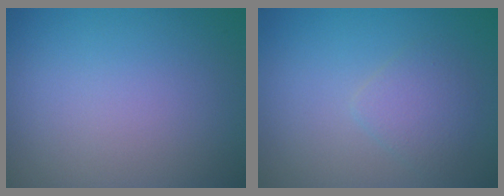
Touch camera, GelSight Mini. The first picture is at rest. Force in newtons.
{"total": 2.0, "press": 1.9, "slide": 0.1}